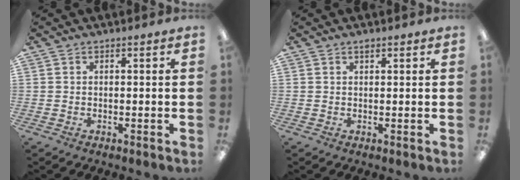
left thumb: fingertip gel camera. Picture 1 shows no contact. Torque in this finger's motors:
{"motor_torque": [0.09, -0.04, 0.42, -0.19, 0.00]}